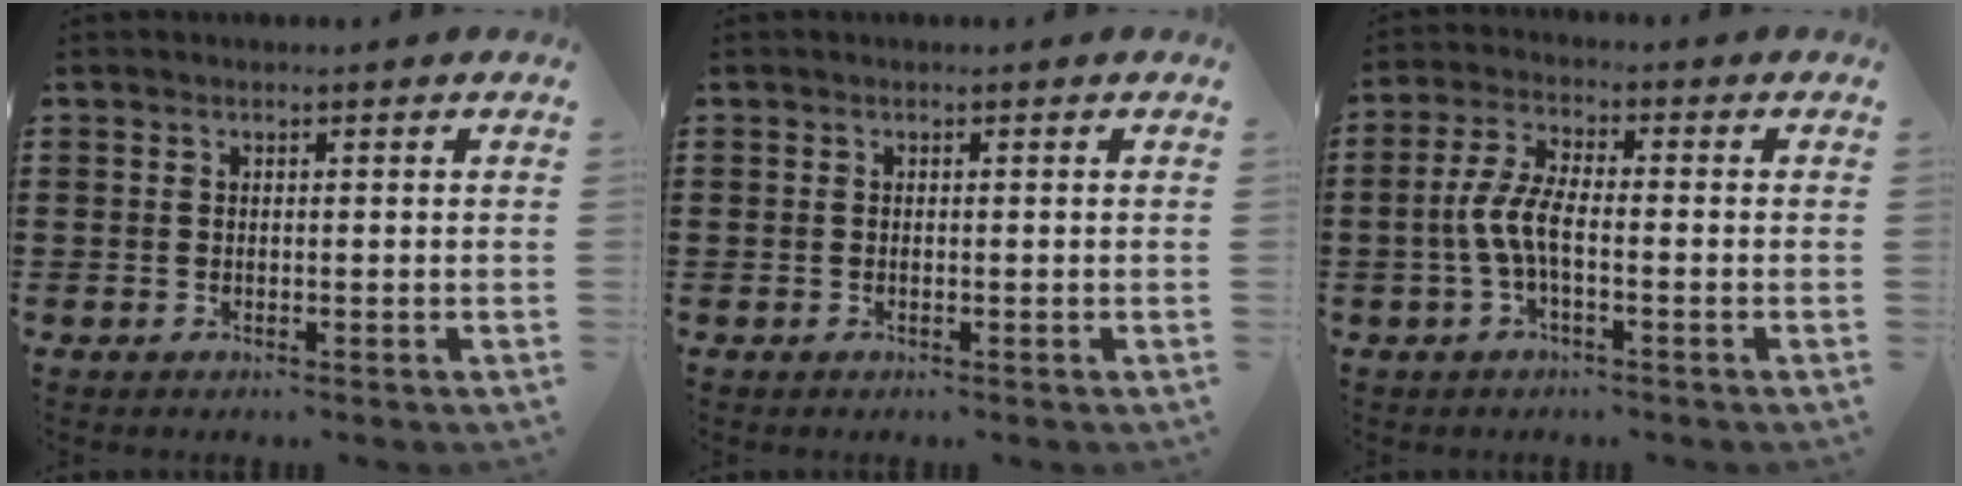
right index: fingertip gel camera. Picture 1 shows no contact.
{"total": 0.0}
{"total": 5.6, "force": [-1.7, 1.7, 5.0], "torque": [-0.123, -0.008, -0.042]}